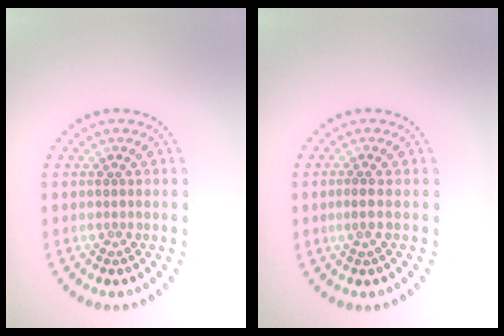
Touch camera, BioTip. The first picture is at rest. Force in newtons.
{"total": 1.2, "press": 1.0, "slide": 0.7}